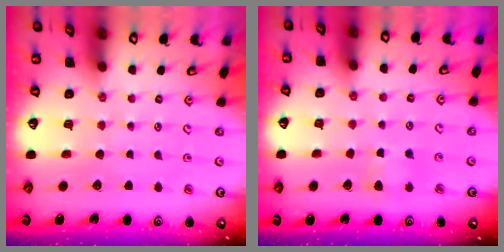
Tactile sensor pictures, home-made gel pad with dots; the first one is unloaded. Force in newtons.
{"total": 4.1, "press": 4.0, "slide": 0.6}